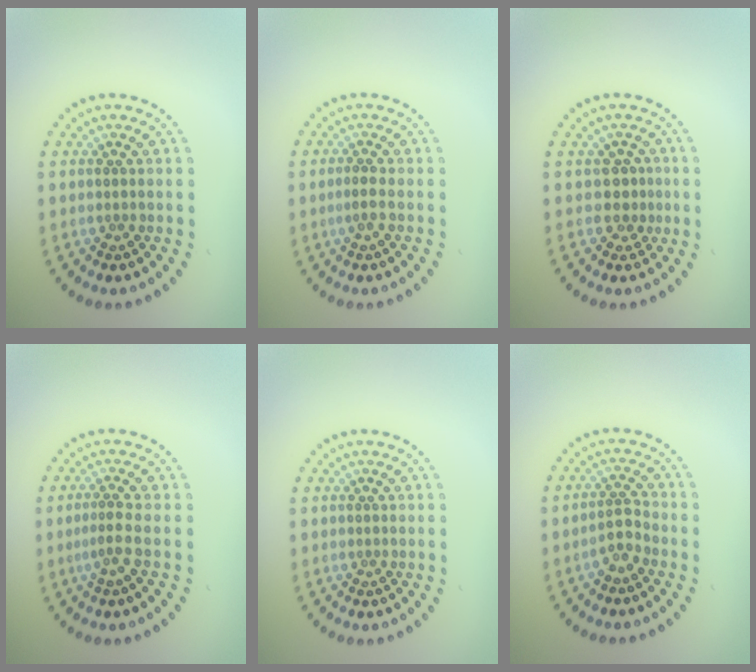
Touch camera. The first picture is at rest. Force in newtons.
{"total": 0.9, "press": 0.8, "slide": 0.5}
{"total": 2.1, "press": 1.5, "slide": 1.4}
{"total": 1.6, "press": 1.1, "slide": 1.1}
{"total": 0.0}
{"total": 2.0, "press": 1.5, "slide": 1.2}